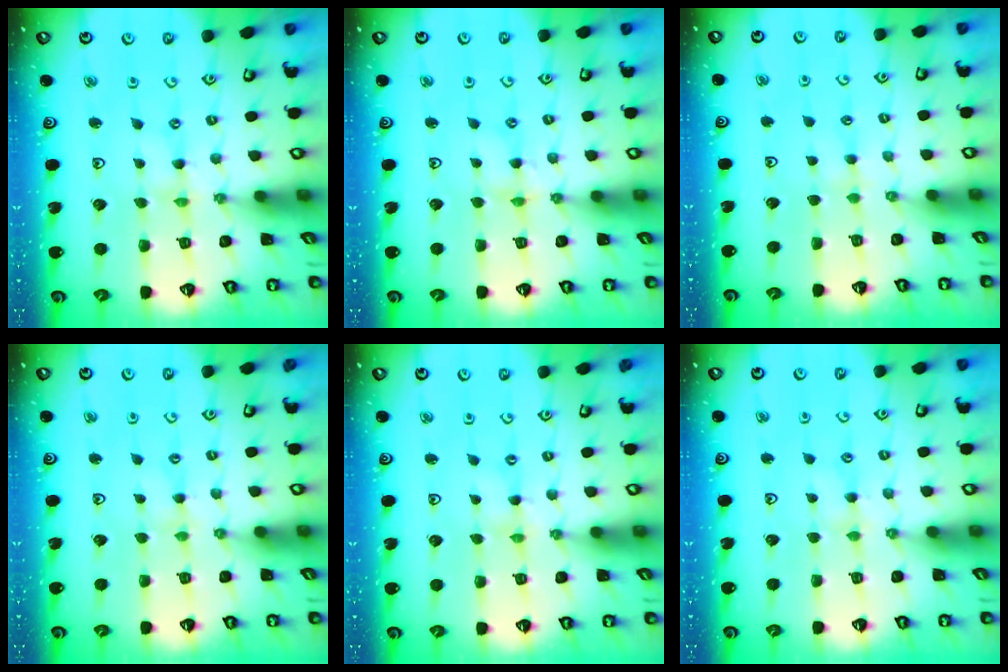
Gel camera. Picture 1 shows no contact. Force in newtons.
{"total": 2.9, "press": 2.9, "slide": 0.4}
{"total": 2.2, "press": 2.2, "slide": 0.5}
{"total": 2.1, "press": 2.0, "slide": 0.4}
{"total": 0.0}
{"total": 3.9, "press": 3.9, "slide": 0.5}